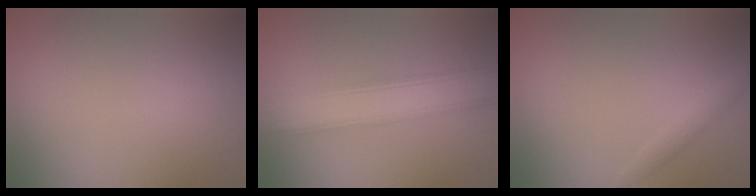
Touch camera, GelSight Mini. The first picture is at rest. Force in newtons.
{"total": 6.0, "press": 6.0, "slide": 0.1}
{"total": 1.1, "press": 1.1, "slide": 0.1}